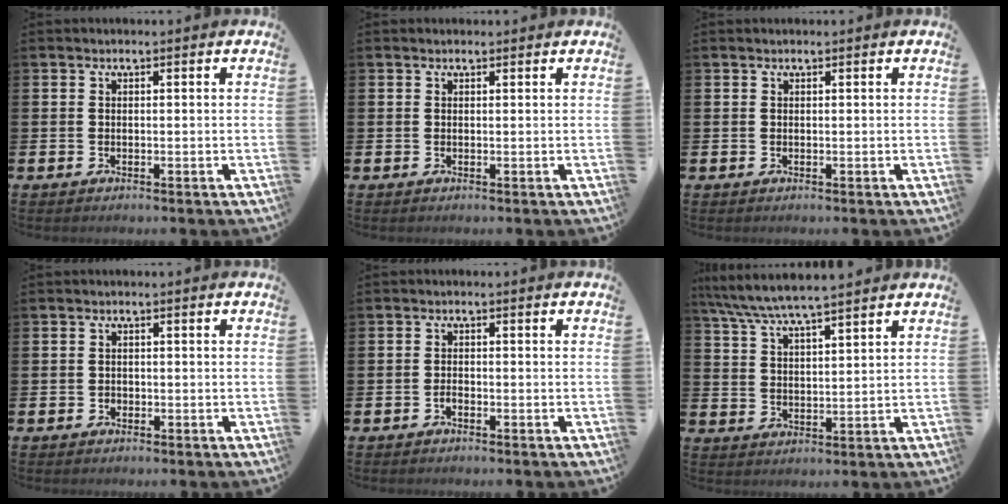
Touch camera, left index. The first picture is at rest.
{"total": 0.5, "force": [0.5, 0.1, 0.2], "torque": [0.012, -0.004, 0.004]}
{"total": 0.0}
{"total": 0.8, "force": [-0.3, 0.7, 0.1], "torque": [-0.004, 0.005, -0.008]}
{"total": 1.0, "force": [-0.7, 0.4, 0.5], "torque": [-0.011, -0.002, -0.014]}
{"total": 6.6, "force": [6.2, 0.3, 2.4], "torque": [-0.064, -0.030, 0.110]}